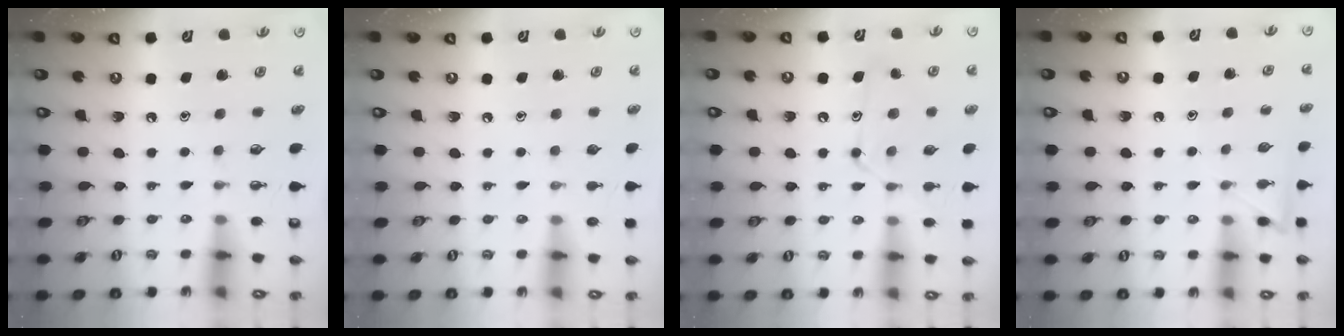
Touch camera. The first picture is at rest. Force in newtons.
{"total": 0.0}
{"total": 13.0, "press": 12.9, "slide": 0.8}
{"total": 5.1, "press": 5.1, "slide": 0.7}